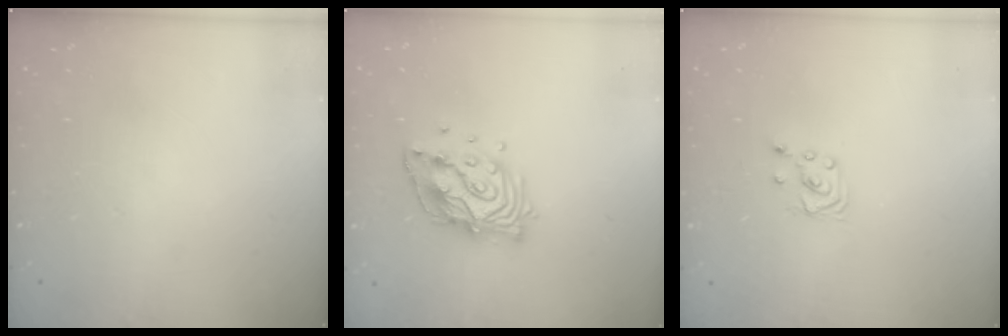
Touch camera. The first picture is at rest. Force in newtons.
{"total": 13.3, "press": 13.2, "slide": 1.5}
{"total": 2.0, "press": 2.0, "slide": 0.2}